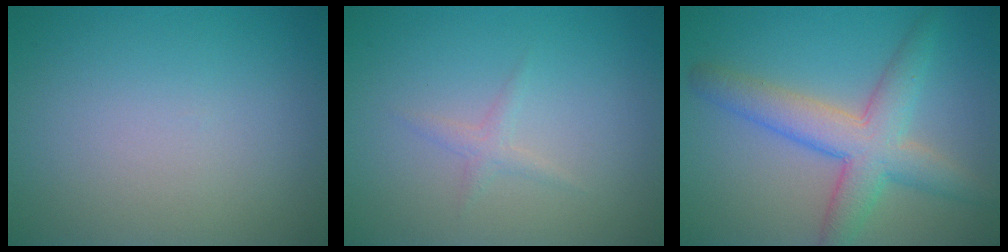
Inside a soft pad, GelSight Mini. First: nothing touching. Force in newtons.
{"total": 1.0, "press": 1.0, "slide": 0.1}
{"total": 5.8, "press": 5.8, "slide": 0.2}